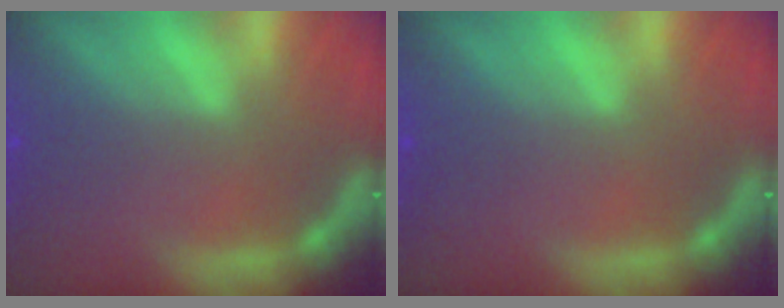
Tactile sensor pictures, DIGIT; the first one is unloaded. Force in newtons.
{"total": 0.0}